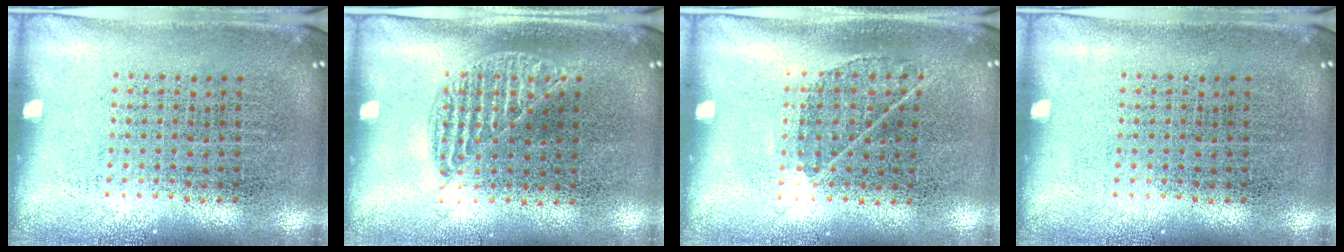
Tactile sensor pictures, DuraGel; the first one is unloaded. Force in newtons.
{"total": 0.9, "press": 0.8, "slide": 0.4}
{"total": 0.8, "press": 0.6, "slide": 0.5}
{"total": 0.0}